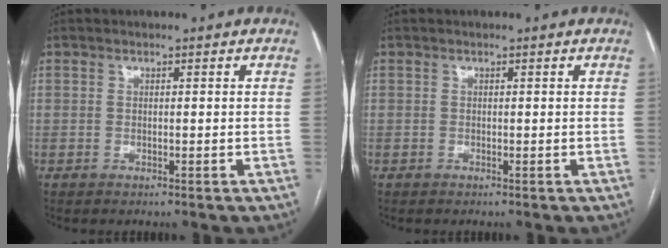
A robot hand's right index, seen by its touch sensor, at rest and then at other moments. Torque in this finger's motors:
{"motor_torque": [0.03, 0.03, 0.00, 0.00]}